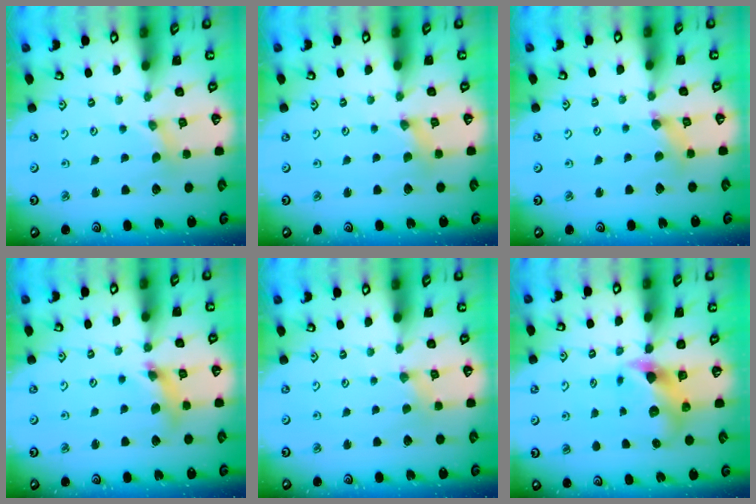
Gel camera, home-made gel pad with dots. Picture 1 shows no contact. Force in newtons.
{"total": 0.0}
{"total": 2.0, "press": 2.0, "slide": 0.2}
{"total": 7.6, "press": 7.5, "slide": 0.9}
{"total": 1.4, "press": 1.4, "slide": 0.3}
{"total": 6.9, "press": 6.9, "slide": 0.9}